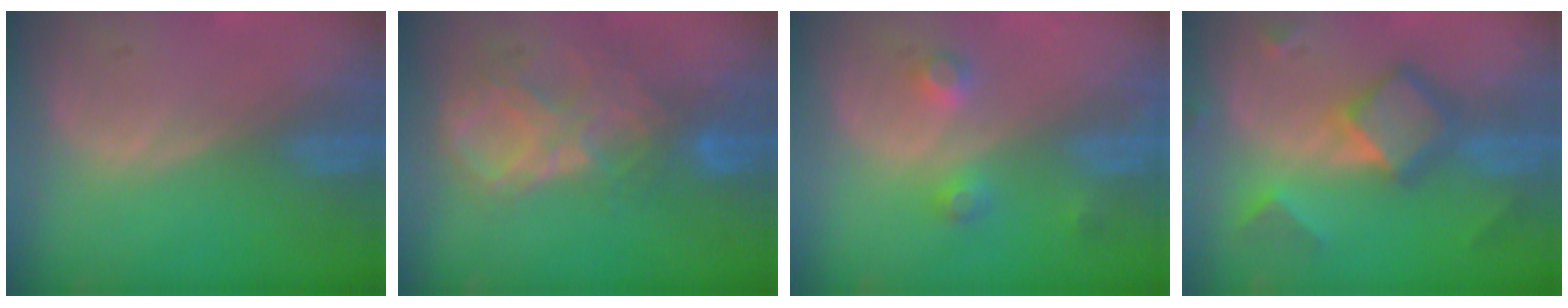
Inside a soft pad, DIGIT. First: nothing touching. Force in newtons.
{"total": 9.2, "press": 7.8, "slide": 4.9}
{"total": 3.8, "press": 3.5, "slide": 1.4}
{"total": 7.7, "press": 7.7, "slide": 0.5}